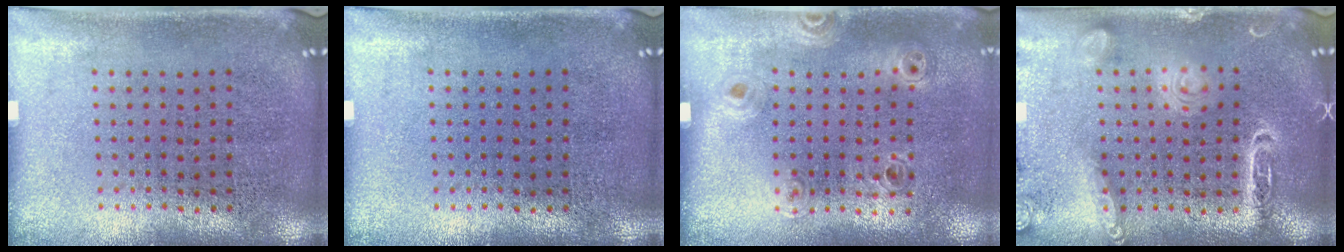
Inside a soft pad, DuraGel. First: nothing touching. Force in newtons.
{"total": 0.0}
{"total": 0.9, "press": 0.8, "slide": 0.3}
{"total": 1.8, "press": 1.8, "slide": 0.1}